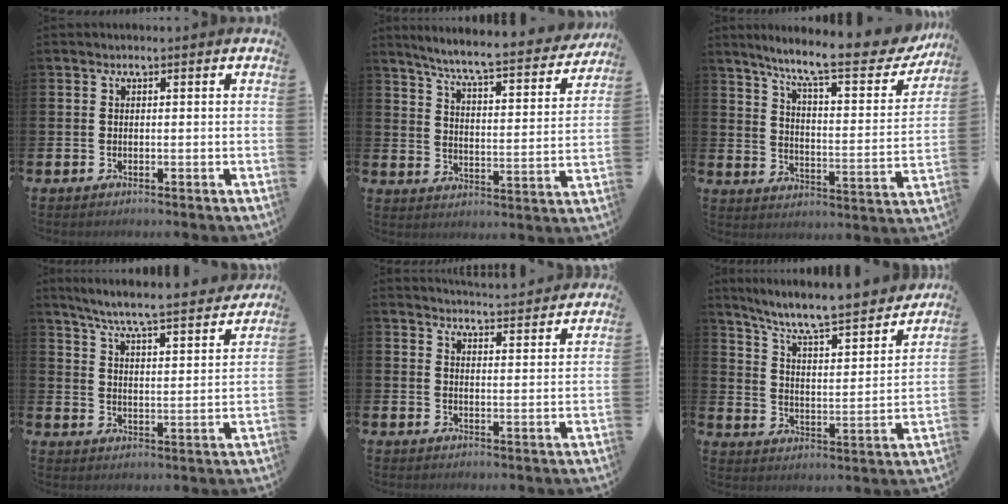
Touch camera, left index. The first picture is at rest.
{"total": 6.9, "force": [6.3, 0.4, 2.9], "torque": [-0.080, -0.050, 0.101]}
{"total": 10.5, "force": [8.7, 1.6, 5.8], "torque": [-0.122, -0.054, 0.136]}
{"total": 7.2, "force": [6.8, 0.0, 2.4], "torque": [-0.070, -0.053, 0.113]}
{"total": 4.9, "force": [4.9, -0.1, 0.1], "torque": [-0.006, -0.037, 0.085]}
{"total": 8.3, "force": [7.7, 0.6, 3.2], "torque": [-0.092, -0.062, 0.125]}